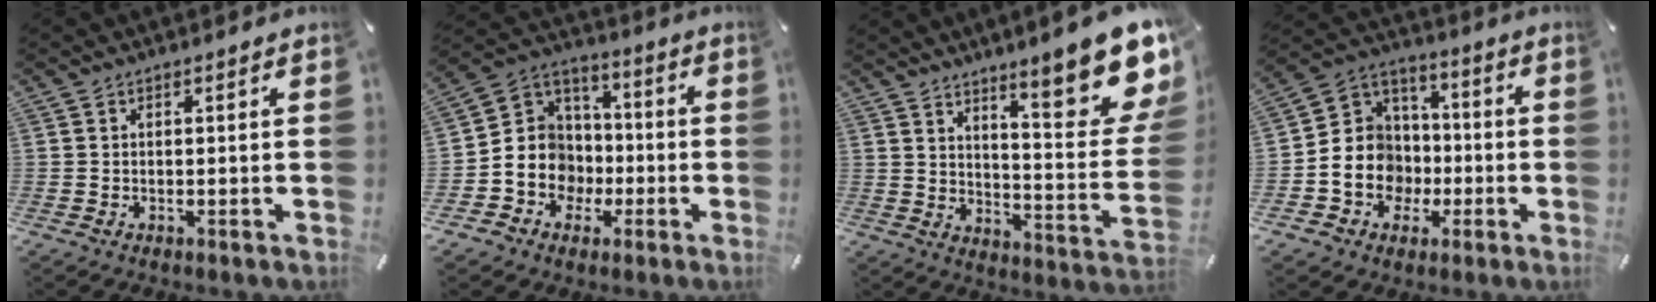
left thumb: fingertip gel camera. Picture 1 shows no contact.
{"total": 12.1, "force": [-3.9, 11.2, 2.3], "torque": [-0.050, 0.013, -0.069]}
{"total": 19.4, "force": [12.8, 5.0, 13.8], "torque": [-0.183, -0.103, 0.203]}
{"total": 13.1, "force": [-3.6, 12.1, 3.3], "torque": [-0.063, 0.016, -0.061]}